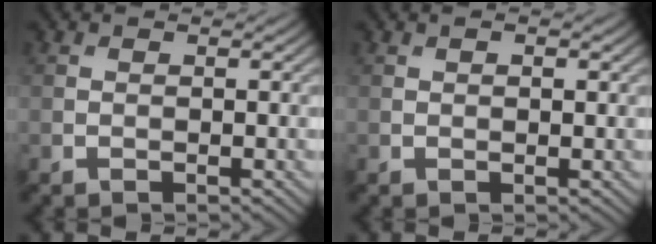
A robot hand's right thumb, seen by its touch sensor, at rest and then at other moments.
{"total": 1.4, "force": [0.6, 0.5, 1.1], "torque": [-0.019, 0.000, 0.011]}